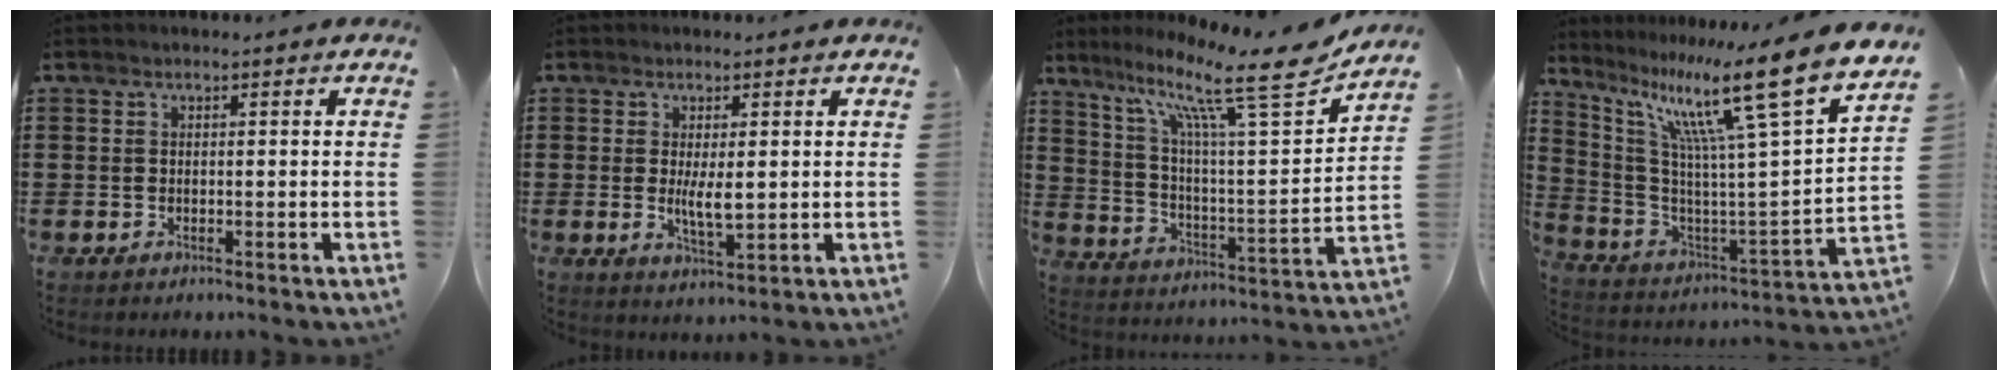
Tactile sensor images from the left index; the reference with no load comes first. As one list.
[{"total": 4.5, "force": [0.4, 1.2, 4.3], "torque": [-0.071, -0.004, 0.006]}, {"total": 15.4, "force": [11.1, 2.0, 10.4], "torque": [-0.201, -0.060, 0.174]}, {"total": 15.4, "force": [9.8, 0.9, 11.8], "torque": [-0.219, -0.072, 0.142]}]